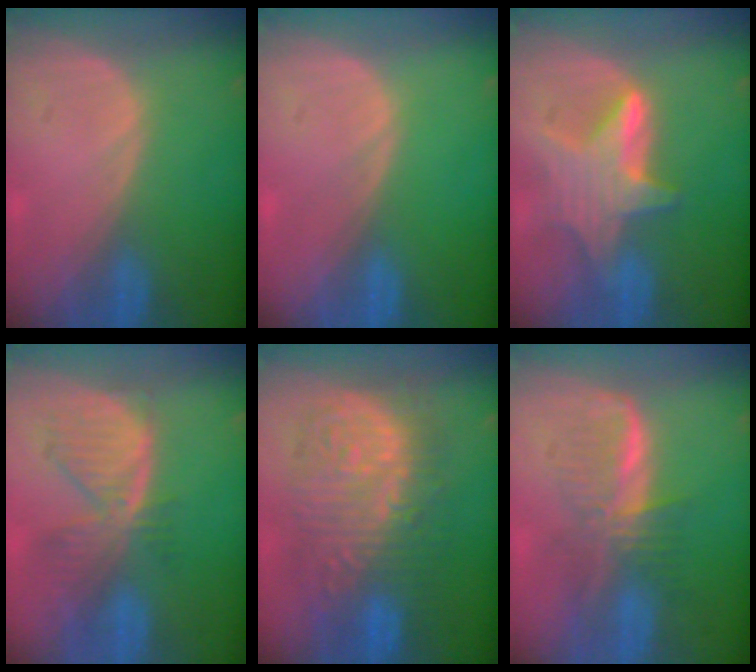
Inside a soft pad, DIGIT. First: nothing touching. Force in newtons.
{"total": 0.0}
{"total": 7.2, "press": 7.2, "slide": 0.4}
{"total": 7.7, "press": 6.8, "slide": 3.4}
{"total": 13.4, "press": 13.3, "slide": 1.4}
{"total": 6.2, "press": 6.1, "slide": 0.8}